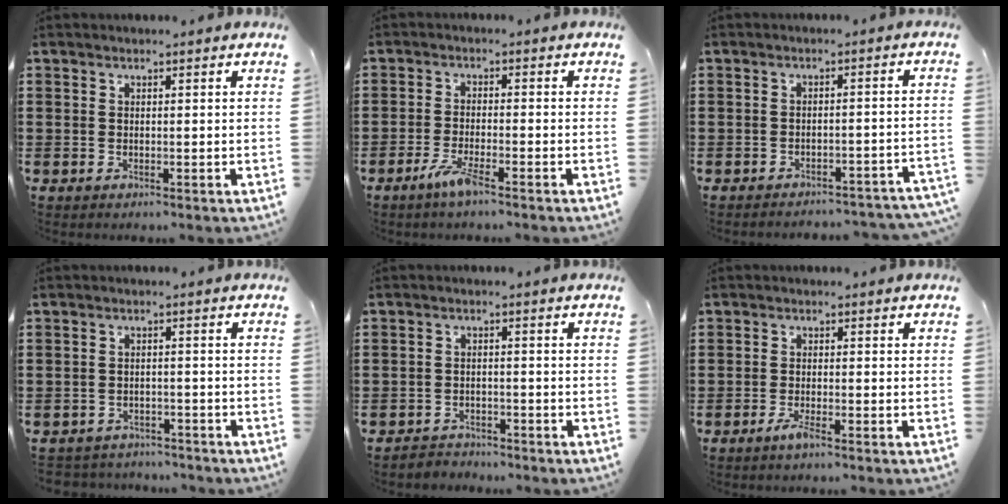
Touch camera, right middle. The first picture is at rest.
{"total": 3.9, "force": [-2.5, 0.2, 2.9], "torque": [-0.061, -0.008, -0.047]}
{"total": 2.1, "force": [-2.1, -0.5, 0.3], "torque": [-0.002, 0.001, -0.043]}
{"total": 2.0, "force": [-1.9, -0.1, -0.5], "torque": [0.005, 0.000, -0.045]}
{"total": 2.0, "force": [-1.9, 0.1, -0.6], "torque": [0.007, 0.001, -0.045]}
{"total": 2.2, "force": [-1.4, 0.2, 1.7], "torque": [-0.036, -0.004, -0.027]}